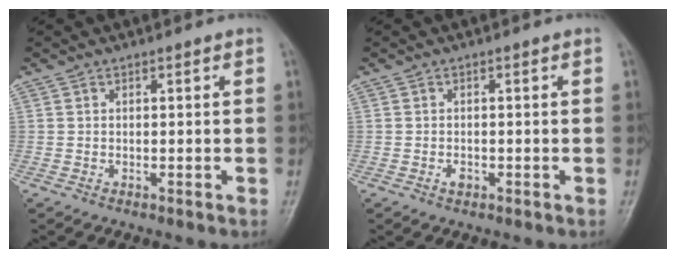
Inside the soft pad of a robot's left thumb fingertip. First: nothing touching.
{"total": 1.2, "force": [-0.5, 0.8, 0.7], "torque": [-0.009, 0.001, -0.009]}